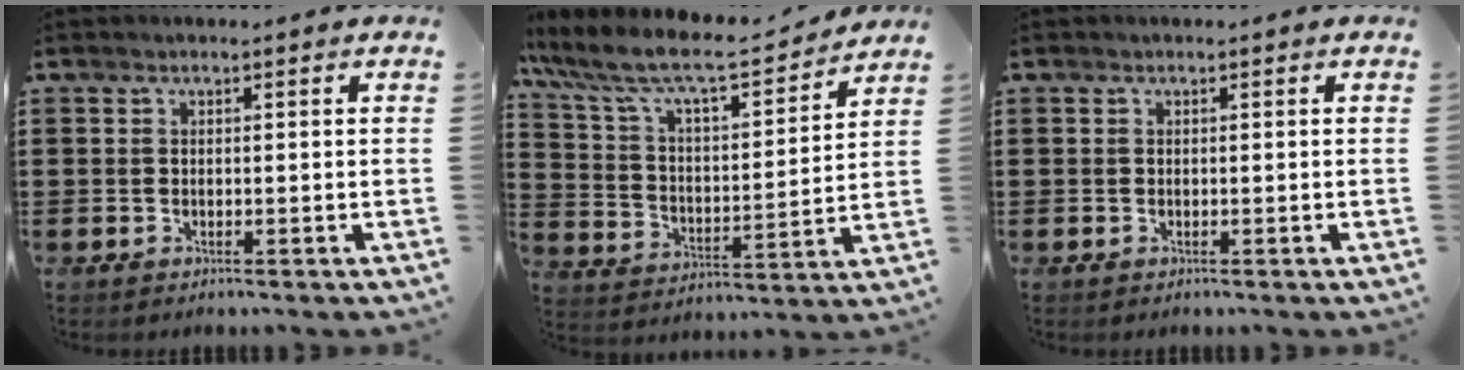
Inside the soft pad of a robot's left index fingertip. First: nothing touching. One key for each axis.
{"total": 9.1, "fx": 7.6, "fy": 1.6, "fz": 4.6, "tx": -0.122, "ty": -0.048, "tz": 0.126}
{"total": 0.0}